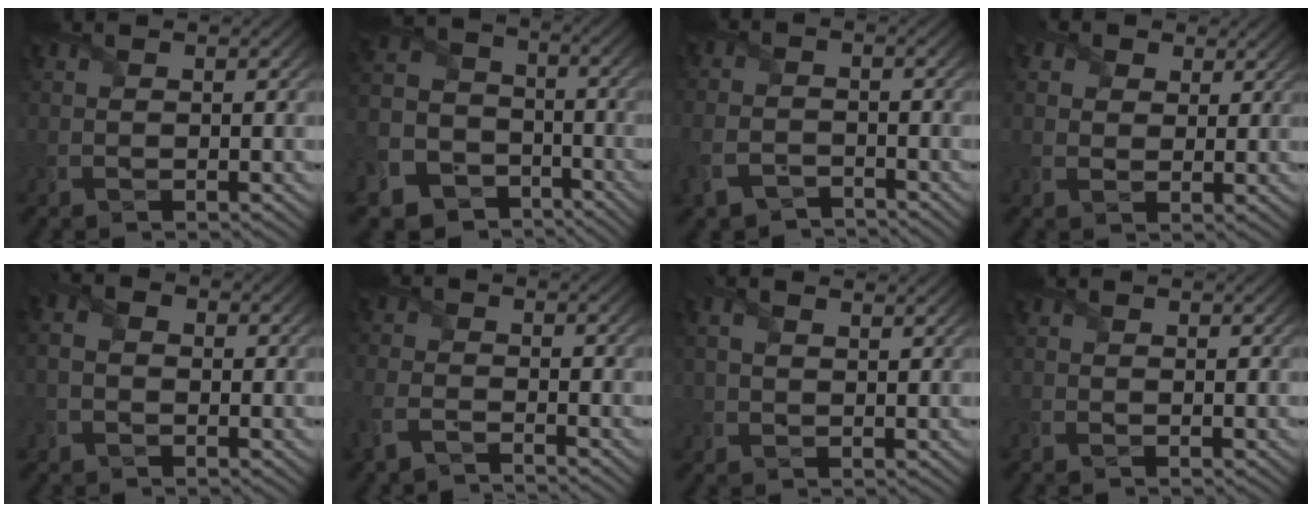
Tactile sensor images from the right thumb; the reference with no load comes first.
{"total": 14.0, "force": [-8.2, 10.3, 4.6], "torque": [-0.151, -0.050, -0.141]}
{"total": 4.9, "force": [-3.7, 2.6, 2.1], "torque": [-0.057, -0.012, -0.075]}
{"total": 4.7, "force": [2.7, 3.3, 1.8], "torque": [-0.072, -0.007, 0.045]}
{"total": 3.2, "force": [-0.8, 2.4, 1.9], "torque": [-0.044, 0.005, -0.017]}
{"total": 4.3, "force": [-3.6, 1.3, 2.0], "torque": [-0.052, -0.009, -0.086]}
{"total": 2.6, "force": [1.2, 1.4, 1.8], "torque": [-0.052, 0.005, 0.023]}
{"total": 0.8, "force": [-0.6, 0.2, 0.5], "torque": [-0.011, -0.004, -0.012]}